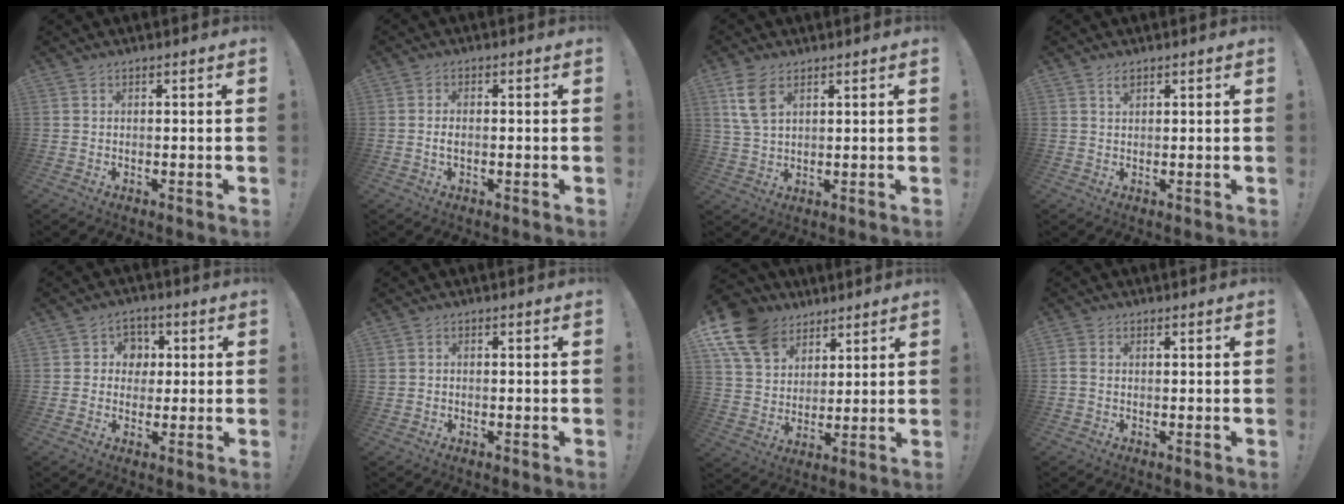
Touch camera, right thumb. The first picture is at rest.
{"total": 2.0, "force": [-0.5, 1.0, 1.7], "torque": [-0.029, 0.004, -0.010]}
{"total": 8.0, "force": [3.9, 4.3, 5.5], "torque": [-0.101, -0.009, 0.076]}
{"total": 1.5, "force": [1.1, 0.6, 0.8], "torque": [-0.007, -0.005, 0.018]}
{"total": 6.0, "force": [0.4, 5.8, 1.5], "torque": [-0.017, 0.004, 0.008]}
{"total": 1.2, "force": [-0.4, 1.0, 0.5], "torque": [-0.013, 0.005, -0.007]}
{"total": 14.5, "force": [8.8, 9.9, 5.8], "torque": [-0.111, -0.046, 0.175]}
{"total": 1.6, "force": [0.6, 1.1, 1.0], "torque": [-0.027, 0.007, 0.013]}